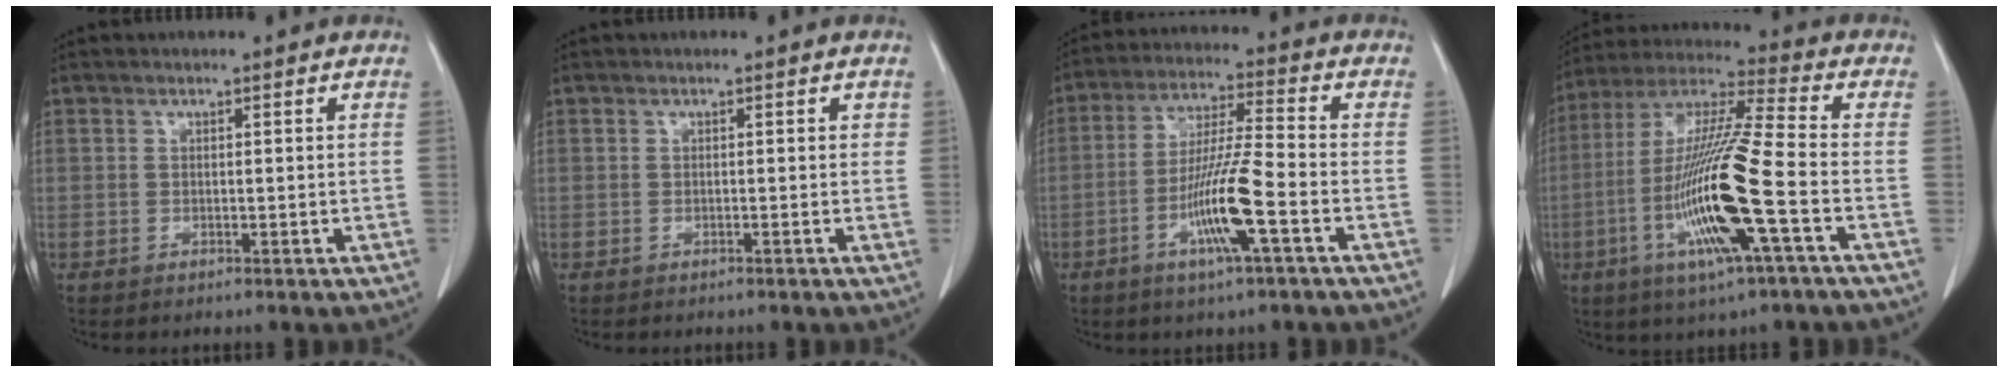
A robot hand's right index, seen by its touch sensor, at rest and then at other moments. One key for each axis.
{"total": 0.9, "fx": 0.4, "fy": 0.5, "fz": 0.6, "tx": -0.001, "ty": 0.000, "tz": 0.005}
{"total": 11.1, "fx": -4.1, "fy": 0.0, "fz": 10.3, "tx": -0.206, "ty": -0.010, "tz": -0.078}
{"total": 18.1, "fx": -5.3, "fy": 0.4, "fz": 17.3, "tx": -0.360, "ty": -0.017, "tz": -0.104}